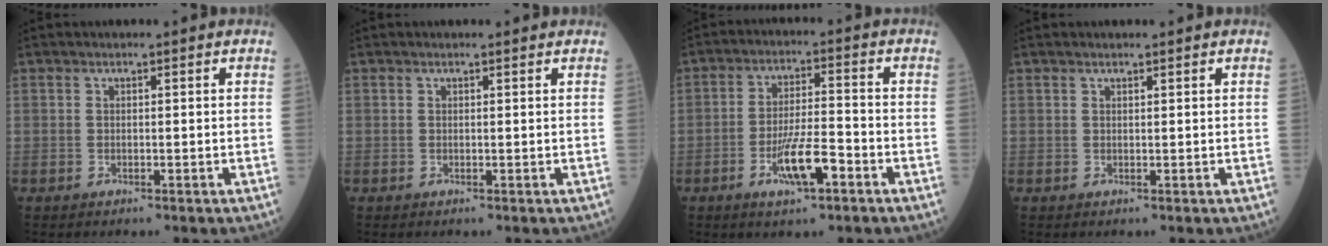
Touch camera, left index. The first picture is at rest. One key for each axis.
{"total": 0.8, "fx": 0.8, "fy": 0.2, "fz": 0.0, "tx": -0.009, "ty": 0.001, "tz": 0.012}
{"total": 7.3, "fx": -3.6, "fy": 1.5, "fz": 6.1, "tx": -0.121, "ty": -0.007, "tz": -0.063}
{"total": 0.9, "fx": 0.8, "fy": 0.2, "fz": 0.3, "tx": -0.010, "ty": 0.005, "tz": 0.015}